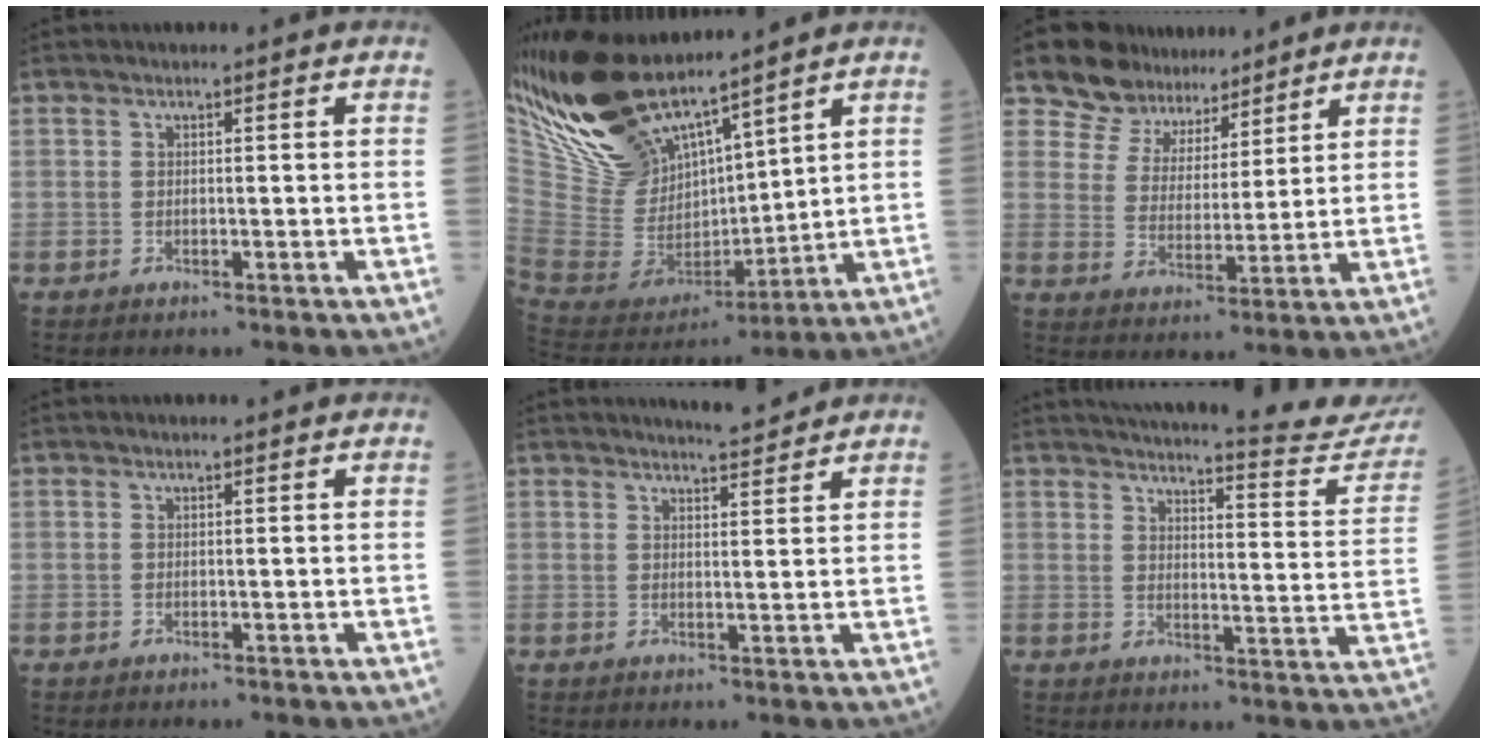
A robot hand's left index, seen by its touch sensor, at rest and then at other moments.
{"total": 16.0, "force": [13.6, 3.9, 7.5], "torque": [-0.164, 0.002, 0.283]}
{"total": 8.4, "force": [7.2, 4.4, 0.4], "torque": [-0.013, 0.007, 0.130]}
{"total": 0.0}
{"total": 3.7, "force": [3.6, 0.1, 0.7], "torque": [-0.016, -0.003, 0.054]}
{"total": 21.1, "force": [20.0, 1.6, 6.6], "torque": [-0.083, -0.073, 0.229]}